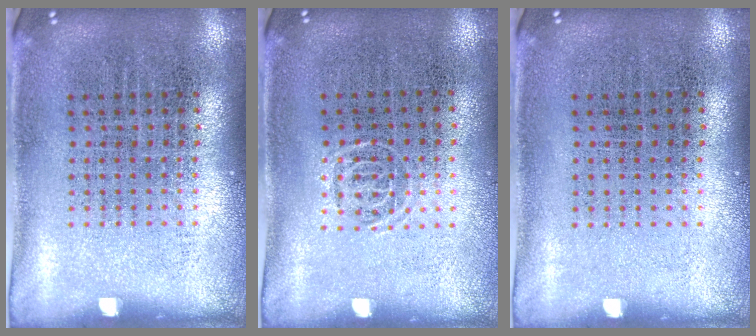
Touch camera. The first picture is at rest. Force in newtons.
{"total": 0.6, "press": 0.4, "slide": 0.4}
{"total": 0.0}